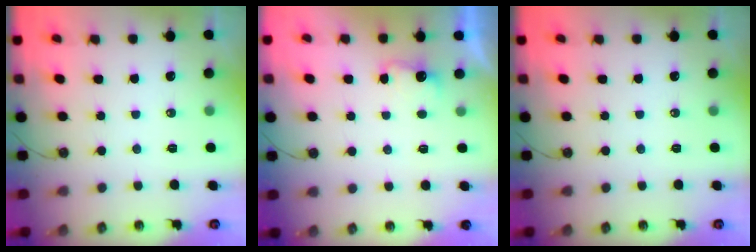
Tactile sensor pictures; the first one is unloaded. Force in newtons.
{"total": 2.8, "press": 2.7, "slide": 0.8}
{"total": 0.0}